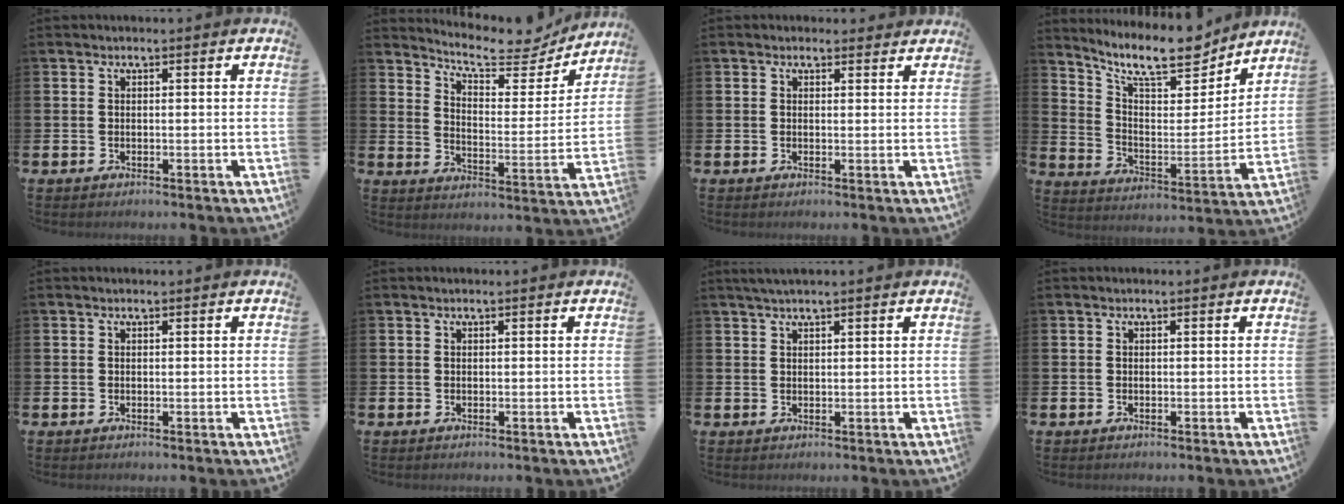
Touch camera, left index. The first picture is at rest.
{"total": 8.1, "force": [7.5, 2.0, 2.2], "torque": [-0.058, -0.061, 0.126]}
{"total": 1.1, "force": [0.9, 0.6, 0.1], "torque": [0.007, 0.003, 0.015]}
{"total": 11.5, "force": [10.3, 2.7, 4.4], "torque": [-0.105, -0.069, 0.179]}
{"total": 0.0}
{"total": 0.0}
{"total": 1.8, "force": [1.5, 0.0, 1.0], "torque": [-0.029, 0.007, 0.027]}
{"total": 0.0}